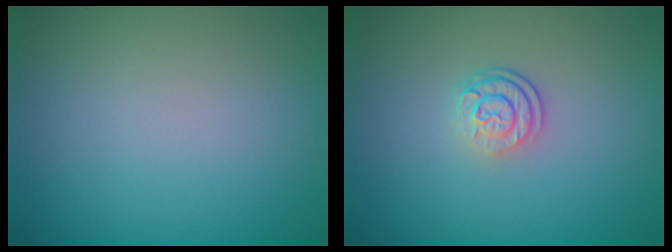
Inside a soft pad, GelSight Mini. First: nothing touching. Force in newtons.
{"total": 2.5, "press": 1.9, "slide": 1.6}